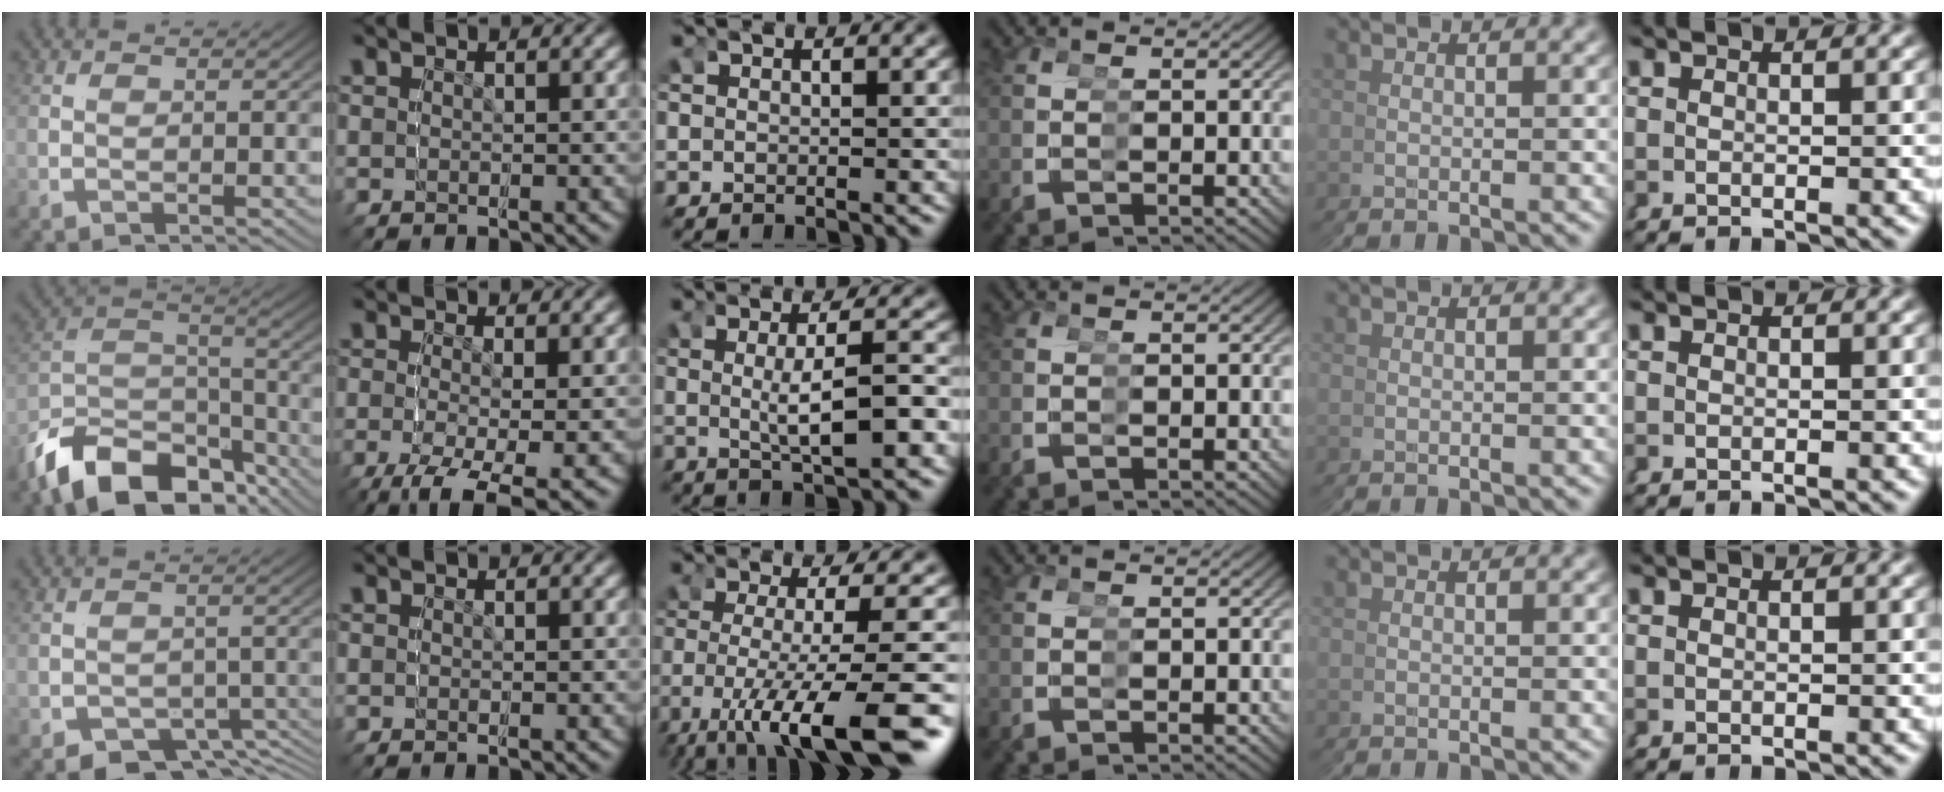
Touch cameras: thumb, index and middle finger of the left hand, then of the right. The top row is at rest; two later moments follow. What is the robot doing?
{"motion": "grasp_and_lifting", "object": "glue stick"}